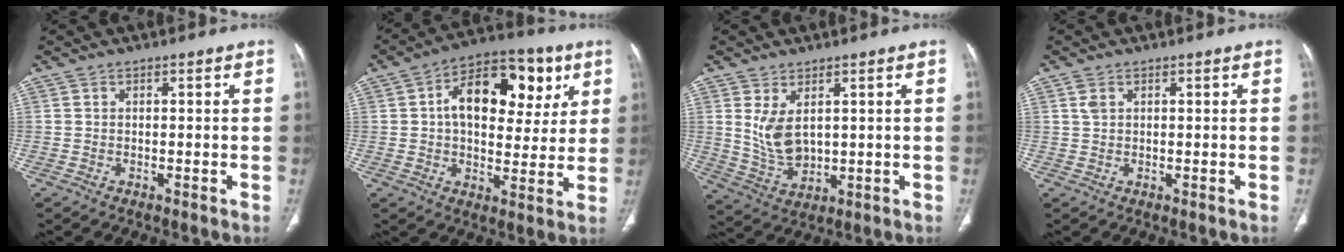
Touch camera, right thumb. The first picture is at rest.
{"total": 17.9, "force": [5.3, 10.8, 13.3], "torque": [-0.152, 0.010, 0.074]}
{"total": 7.4, "force": [2.1, 4.1, 5.7], "torque": [-0.104, -0.018, 0.060]}
{"total": 1.6, "force": [0.8, 0.9, 1.1], "torque": [-0.026, 0.006, 0.023]}